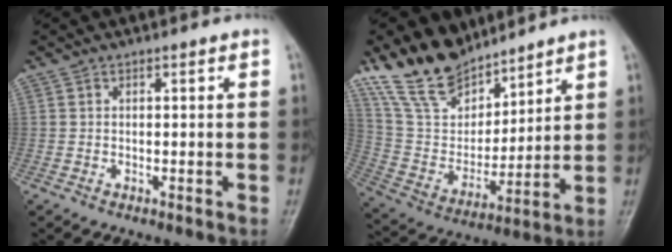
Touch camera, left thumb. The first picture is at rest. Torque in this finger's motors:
{"motor_torque": [0.25, 0.05, 1.33, -1.43, 0.15]}